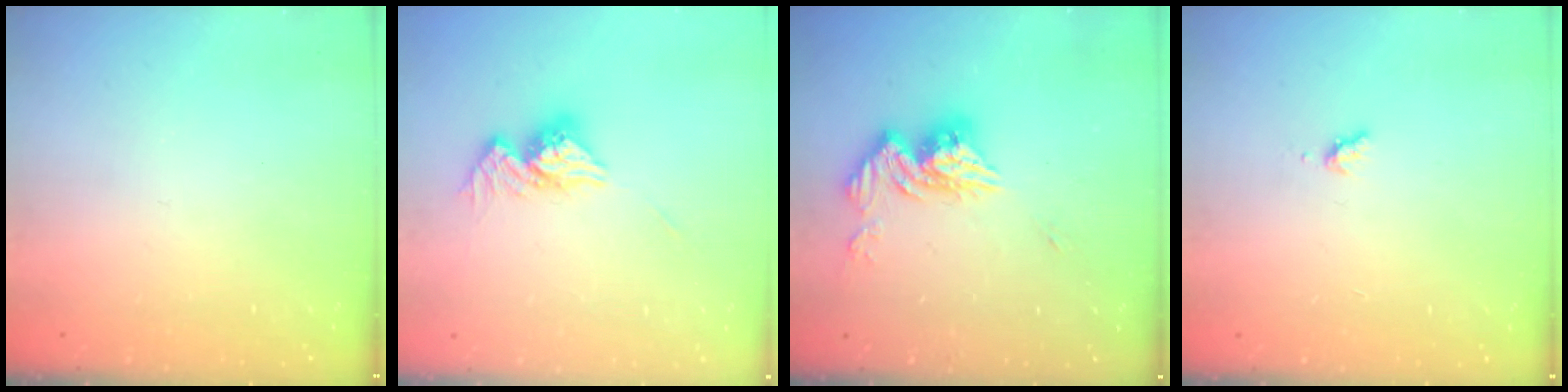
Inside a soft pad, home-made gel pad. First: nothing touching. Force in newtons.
{"total": 10.7, "press": 10.6, "slide": 0.9}
{"total": 12.8, "press": 12.8, "slide": 1.1}
{"total": 4.4, "press": 4.4, "slide": 0.3}